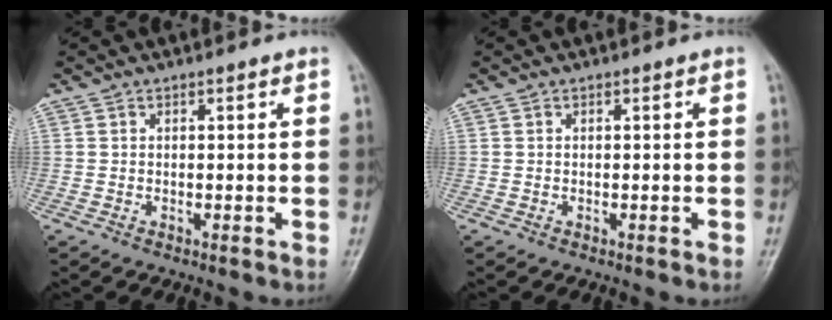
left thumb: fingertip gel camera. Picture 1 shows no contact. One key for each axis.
{"total": 0.0}